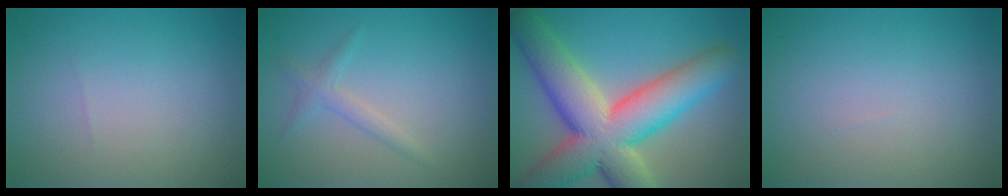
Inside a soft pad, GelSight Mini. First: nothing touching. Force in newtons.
{"total": 1.5, "press": 1.5, "slide": 0.1}
{"total": 13.1, "press": 13.1, "slide": 0.8}
{"total": 0.0}